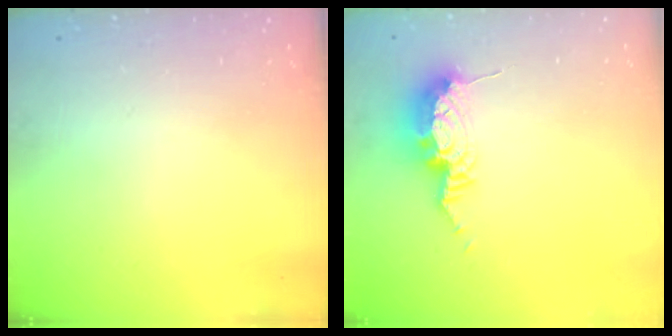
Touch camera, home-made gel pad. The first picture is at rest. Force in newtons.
{"total": 10.2, "press": 10.1, "slide": 1.1}